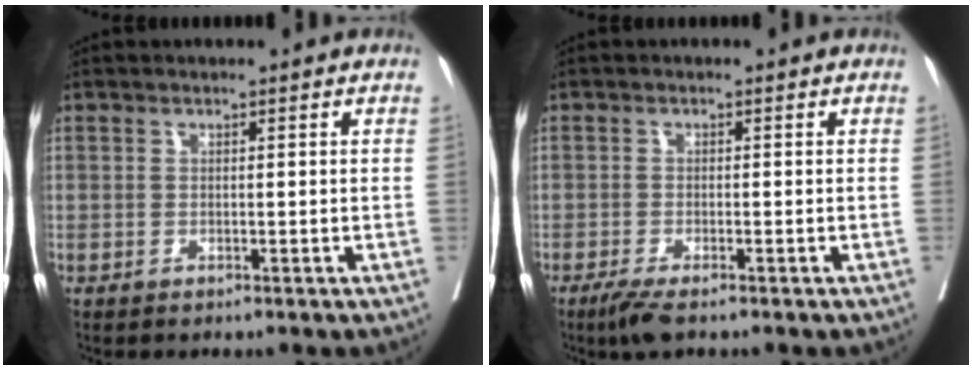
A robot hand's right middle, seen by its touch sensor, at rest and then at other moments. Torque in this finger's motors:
{"motor_torque": [0.30, -0.19, 0.01, 0.02]}